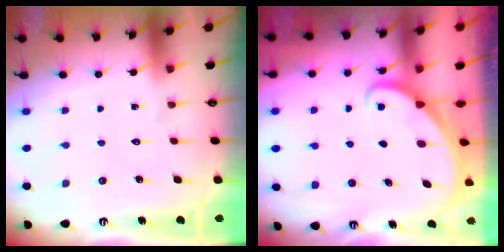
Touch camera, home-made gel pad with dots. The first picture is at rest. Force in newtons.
{"total": 1.7, "press": 1.7, "slide": 0.1}